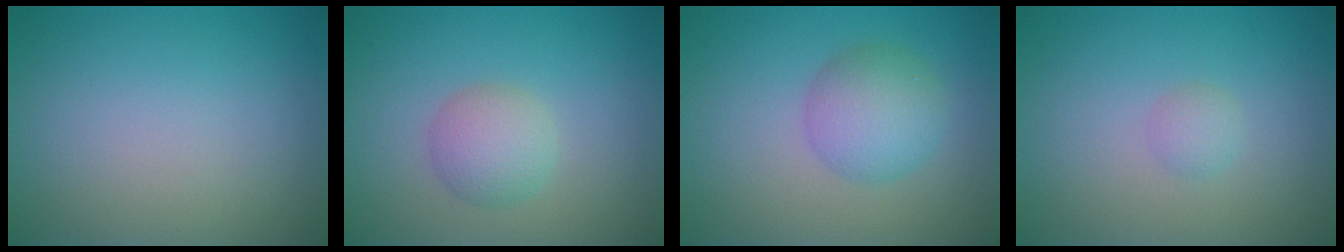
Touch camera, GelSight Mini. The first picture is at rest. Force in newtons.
{"total": 2.7, "press": 2.7, "slide": 0.1}
{"total": 4.0, "press": 4.0, "slide": 0.1}
{"total": 1.0, "press": 1.0, "slide": 0.1}